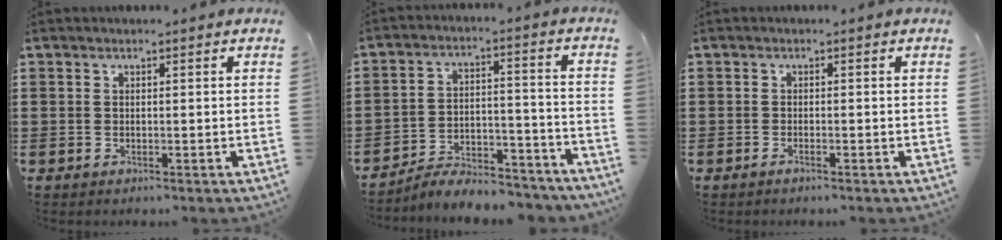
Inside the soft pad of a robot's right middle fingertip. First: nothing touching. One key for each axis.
{"total": 5.7, "fx": -5.5, "fy": 0.8, "fz": 1.3, "tx": -0.015, "ty": 0.012, "tz": -0.104}
{"total": 0.7, "fx": -0.5, "fy": 0.0, "fz": 0.5, "tx": -0.009, "ty": -0.003, "tz": -0.009}